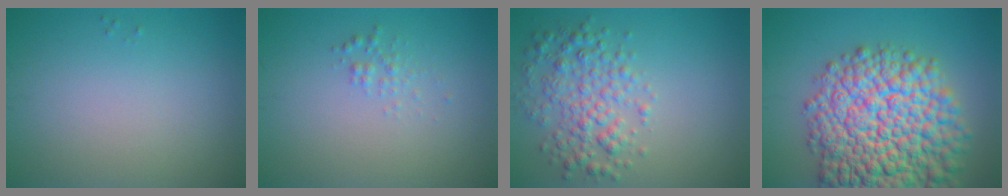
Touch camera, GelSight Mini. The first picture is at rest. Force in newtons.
{"total": 1.0, "press": 1.0, "slide": 0.0}
{"total": 4.2, "press": 4.2, "slide": 0.0}
{"total": 15.4, "press": 15.4, "slide": 0.6}